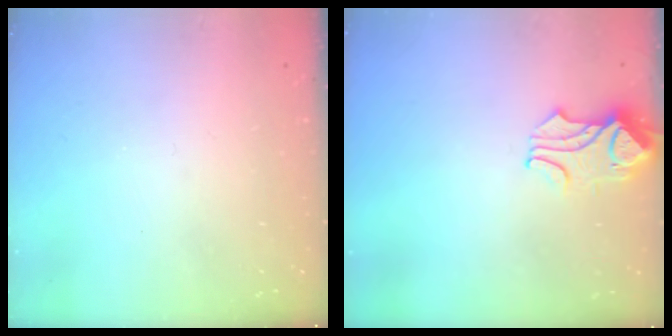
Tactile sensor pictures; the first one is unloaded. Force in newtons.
{"total": 1.5, "press": 1.5, "slide": 0.5}